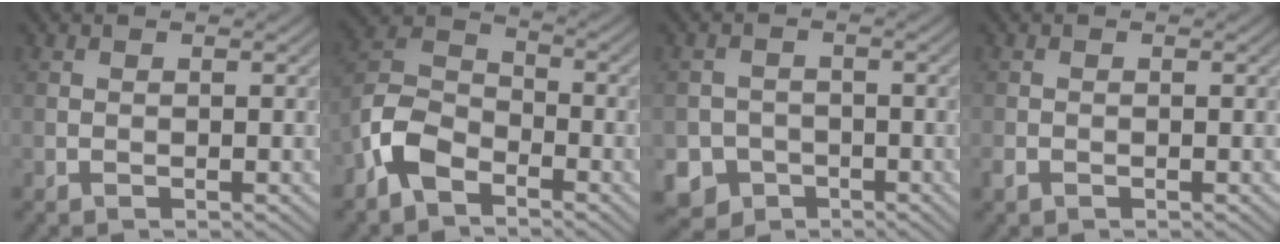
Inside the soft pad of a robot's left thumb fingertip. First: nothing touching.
{"total": 7.4, "force": [-4.6, 4.0, 4.3], "torque": [-0.099, 0.005, -0.111]}
{"total": 4.9, "force": [-2.6, 4.1, 1.0], "torque": [-0.013, -0.005, -0.058]}
{"total": 1.0, "force": [-0.7, 0.6, 0.4], "torque": [-0.011, -0.003, -0.013]}